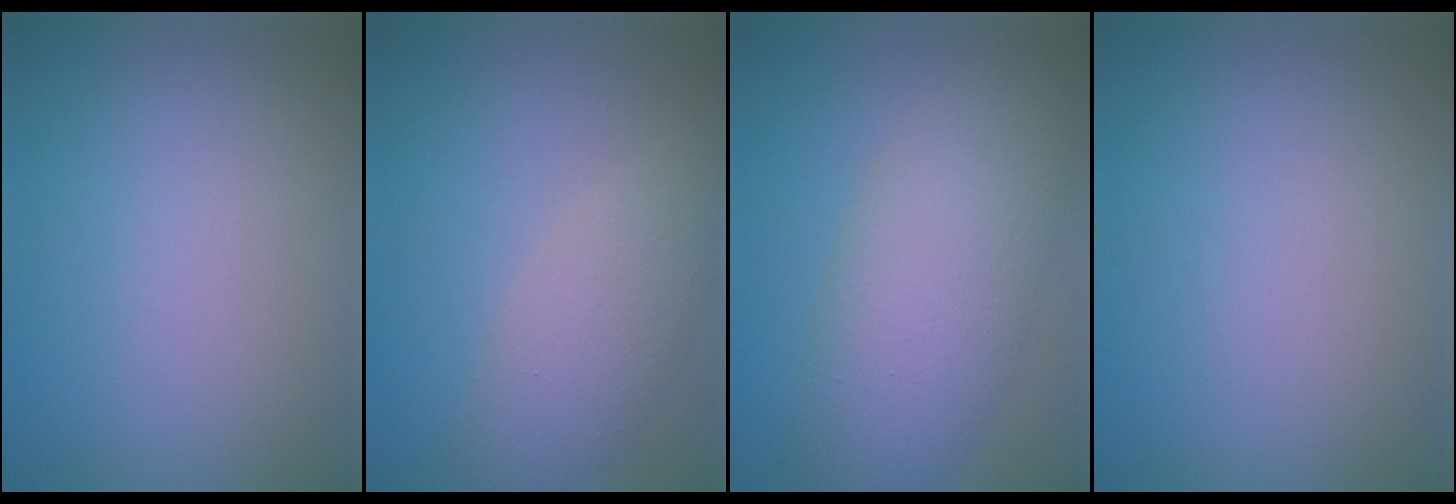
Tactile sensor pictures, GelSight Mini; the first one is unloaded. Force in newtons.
{"total": 3.6, "press": 3.6, "slide": 0.3}
{"total": 7.0, "press": 7.0, "slide": 0.3}
{"total": 0.0}